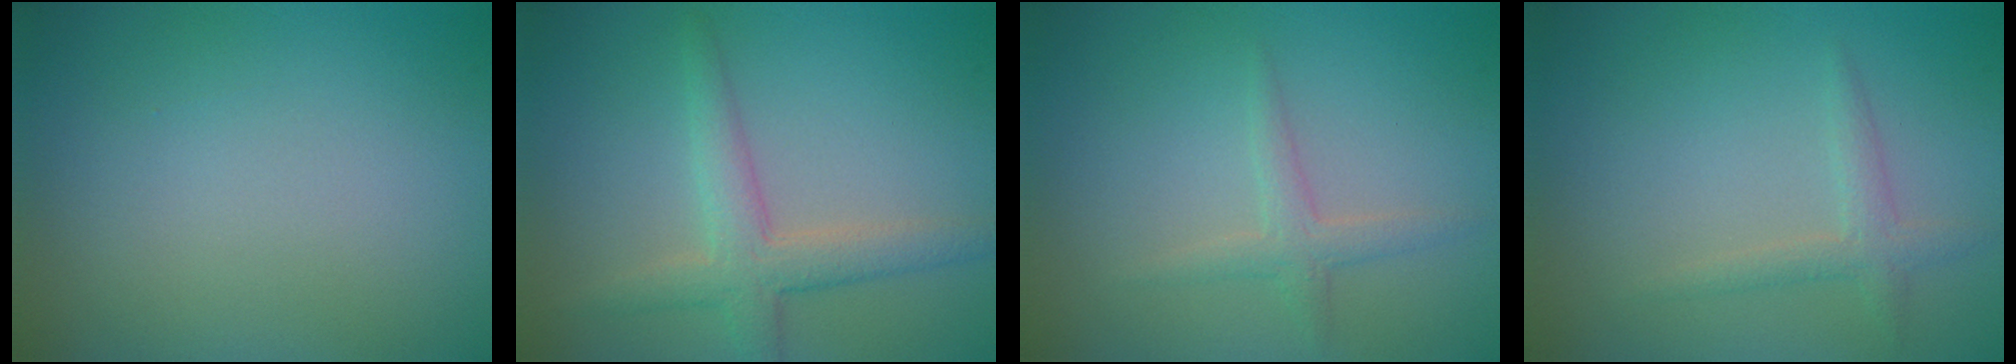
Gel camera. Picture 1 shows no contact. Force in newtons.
{"total": 3.6, "press": 3.6, "slide": 0.1}
{"total": 1.8, "press": 1.8, "slide": 0.1}
{"total": 1.6, "press": 1.6, "slide": 0.0}